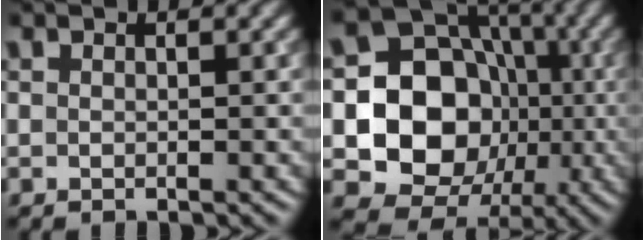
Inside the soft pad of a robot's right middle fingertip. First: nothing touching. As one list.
[{"total": 13.1, "force": [-1.9, 11.1, 6.6], "torque": [-0.092, -0.010, -0.062]}]